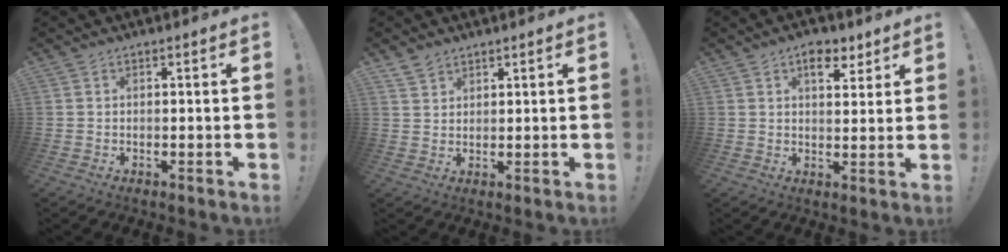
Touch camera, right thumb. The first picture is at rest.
{"total": 3.4, "force": [2.7, 1.9, 0.8], "torque": [-0.014, -0.013, 0.052]}
{"total": 7.2, "force": [4.2, 3.9, 4.3], "torque": [-0.046, -0.016, 0.069]}